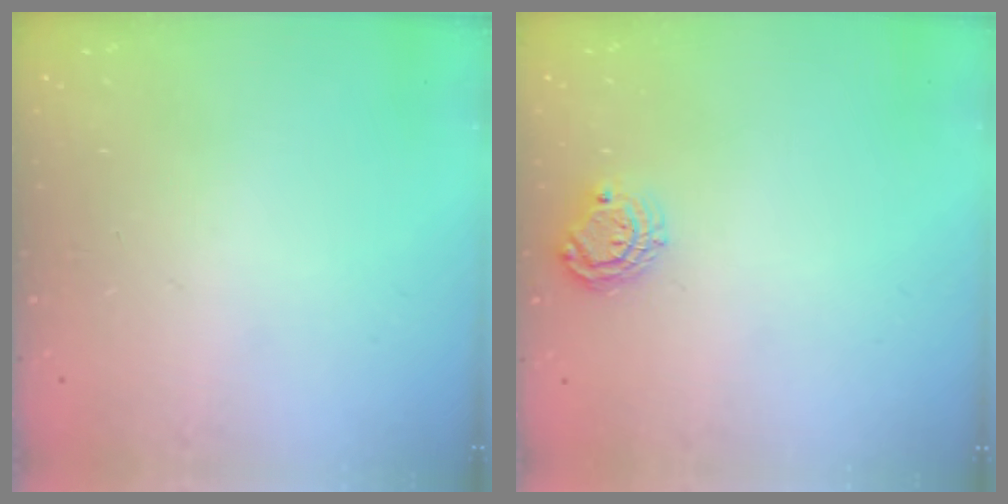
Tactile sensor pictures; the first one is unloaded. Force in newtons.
{"total": 6.6, "press": 6.6, "slide": 0.2}